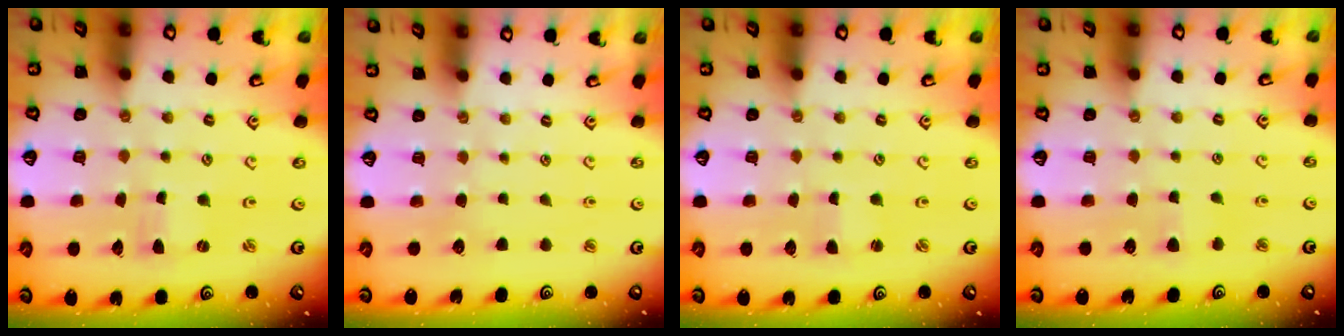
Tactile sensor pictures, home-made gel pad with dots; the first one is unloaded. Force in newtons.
{"total": 0.0}
{"total": 1.0, "press": 1.0, "slide": 0.0}
{"total": 3.6, "press": 3.6, "slide": 0.5}